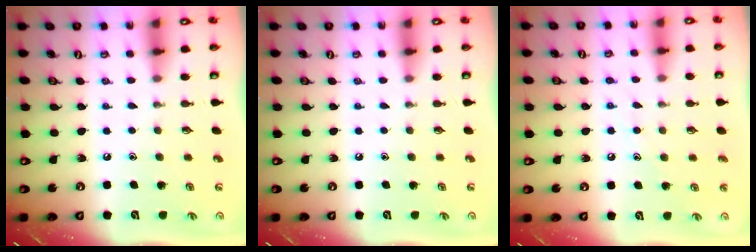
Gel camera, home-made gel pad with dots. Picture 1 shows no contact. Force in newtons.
{"total": 0.0}
{"total": 7.4, "press": 7.4, "slide": 0.6}